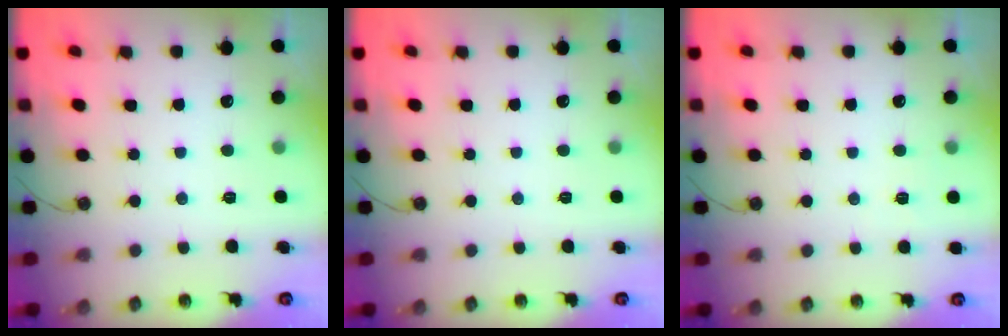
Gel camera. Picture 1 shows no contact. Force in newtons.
{"total": 0.0}
{"total": 2.7, "press": 2.7, "slide": 0.5}